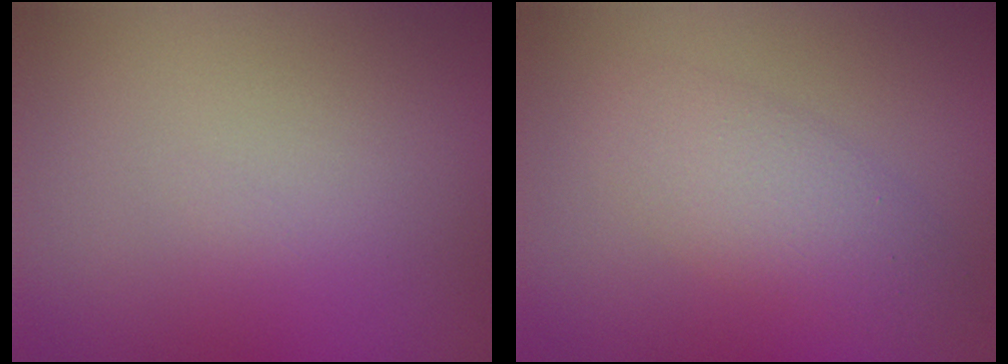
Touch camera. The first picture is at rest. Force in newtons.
{"total": 3.5, "press": 3.5, "slide": 0.2}